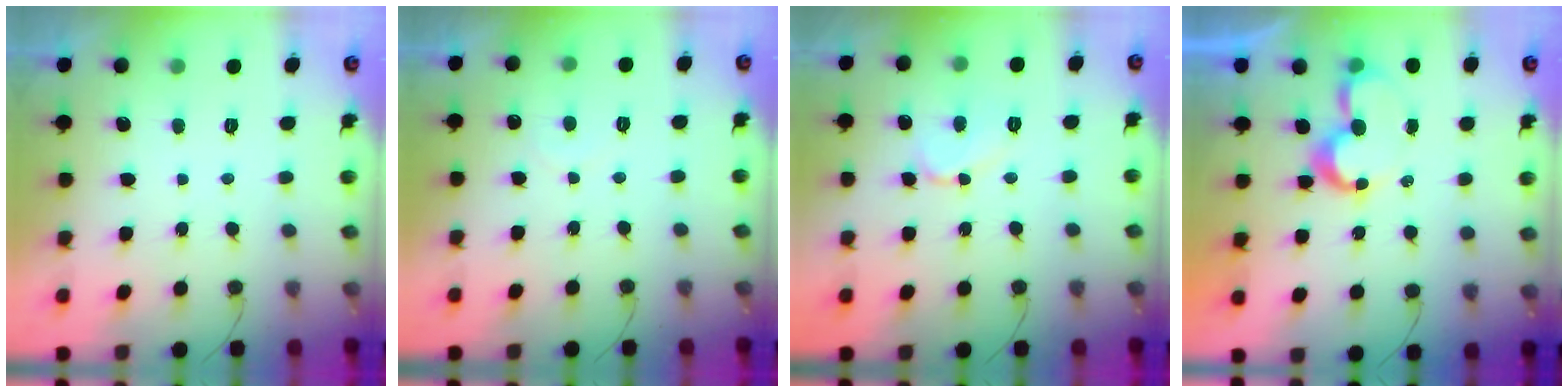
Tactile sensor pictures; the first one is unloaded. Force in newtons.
{"total": 3.7, "press": 3.7, "slide": 0.1}
{"total": 6.7, "press": 6.6, "slide": 0.7}
{"total": 8.2, "press": 8.2, "slide": 0.1}